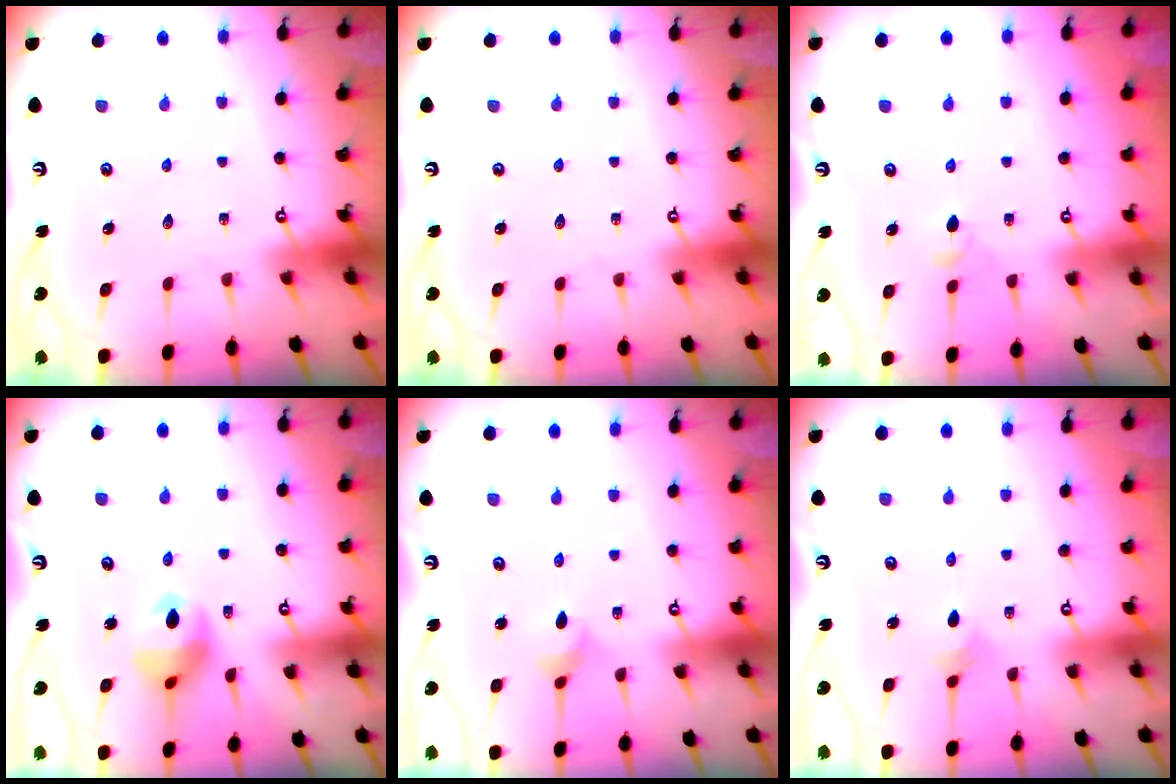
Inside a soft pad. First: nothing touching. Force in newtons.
{"total": 0.0}
{"total": 3.3, "press": 3.2, "slide": 0.8}
{"total": 11.8, "press": 11.7, "slide": 1.3}
{"total": 3.1, "press": 3.1, "slide": 0.6}
{"total": 5.1, "press": 5.0, "slide": 0.9}